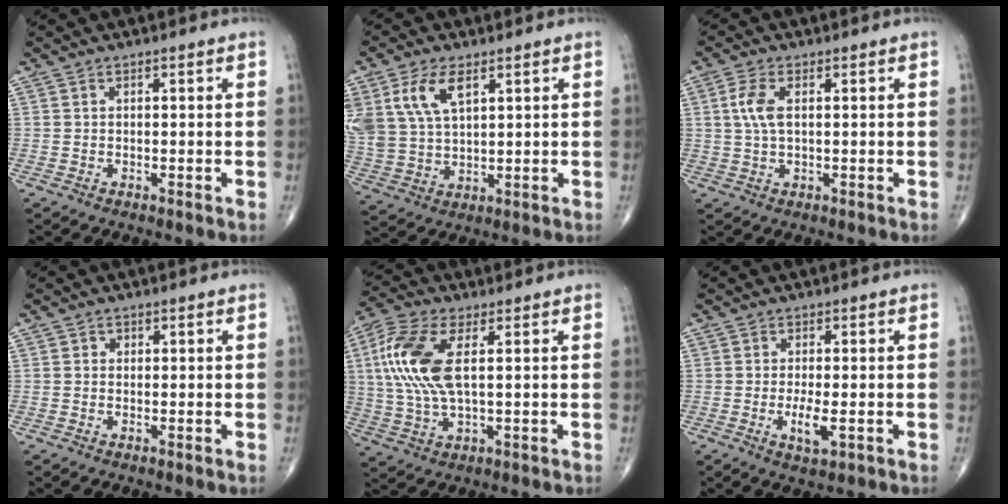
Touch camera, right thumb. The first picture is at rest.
{"total": 11.9, "force": [5.3, 6.5, 8.5], "torque": [-0.178, -0.010, 0.115]}
{"total": 4.9, "force": [0.9, 2.3, 4.2], "torque": [-0.102, 0.006, 0.018]}
{"total": 0.7, "force": [0.1, 0.7, 0.1], "torque": [0.004, 0.000, 0.000]}
{"total": 13.4, "force": [2.7, 5.6, 11.8], "torque": [-0.281, 0.004, 0.053]}
{"total": 4.0, "force": [-1.0, 1.2, 3.7], "torque": [-0.070, -0.008, -0.015]}